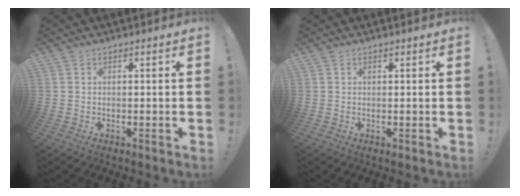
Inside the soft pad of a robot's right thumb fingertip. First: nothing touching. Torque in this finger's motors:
{"motor_torque": [-0.20, 0.32, 0.12, -0.02, -0.01]}